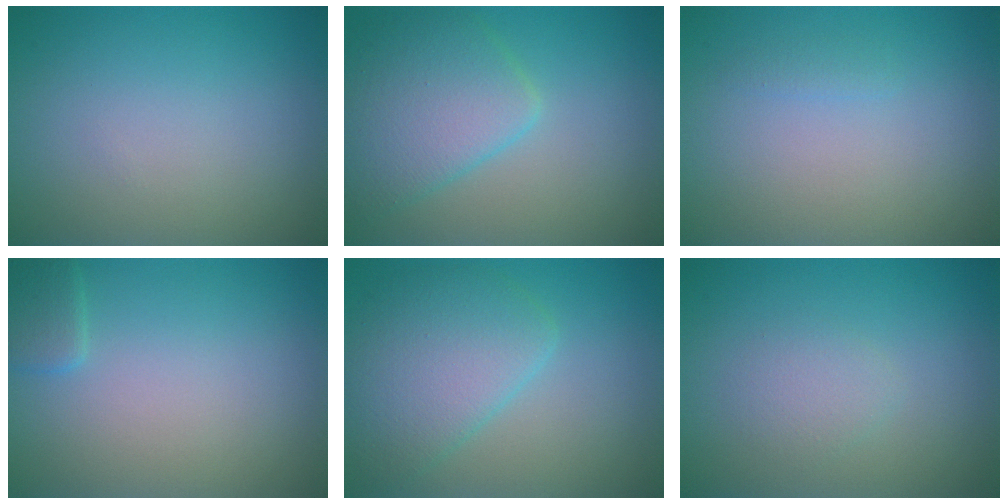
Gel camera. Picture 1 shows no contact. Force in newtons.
{"total": 5.5, "press": 5.5, "slide": 0.1}
{"total": 0.6, "press": 0.6, "slide": 0.1}
{"total": 1.5, "press": 1.5, "slide": 0.1}
{"total": 5.3, "press": 5.3, "slide": 0.2}
{"total": 1.4, "press": 1.4, "slide": 0.0}